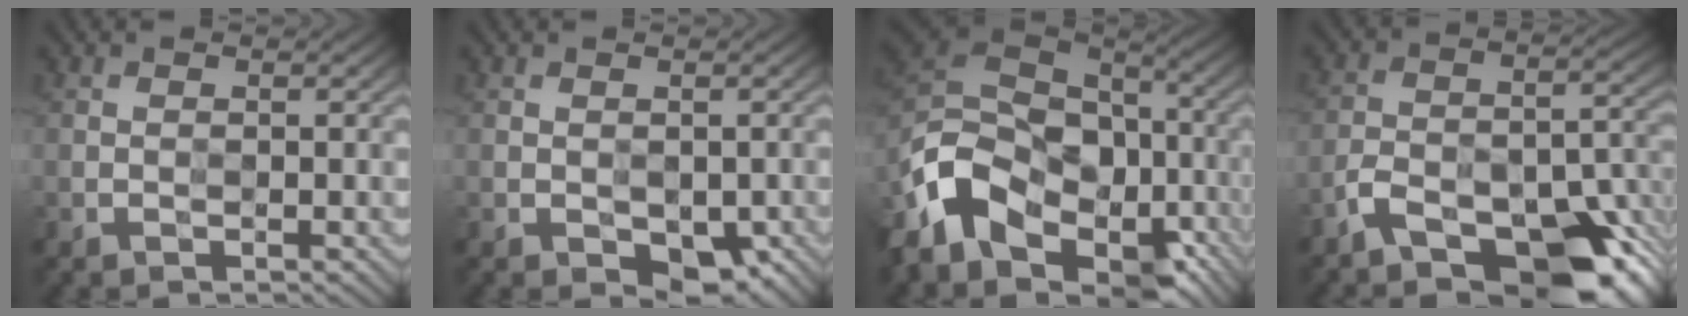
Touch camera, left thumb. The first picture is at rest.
{"total": 4.8, "force": [-2.3, 2.8, 3.2], "torque": [-0.041, -0.012, -0.030]}
{"total": 16.5, "force": [-8.7, 11.0, 8.8], "torque": [-0.251, -0.034, -0.145]}
{"total": 12.6, "force": [-8.7, 5.4, 7.3], "torque": [-0.124, -0.003, -0.152]}